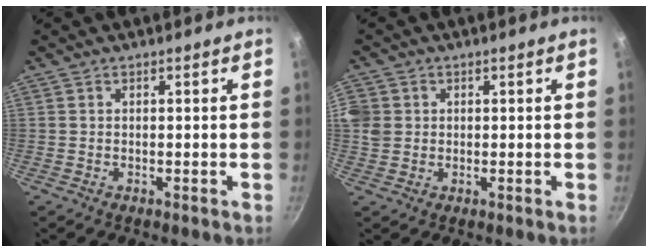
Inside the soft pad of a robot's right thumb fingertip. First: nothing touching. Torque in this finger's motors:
{"motor_torque": [0.60, 2.08, 0.30, 0.68, 0.25]}